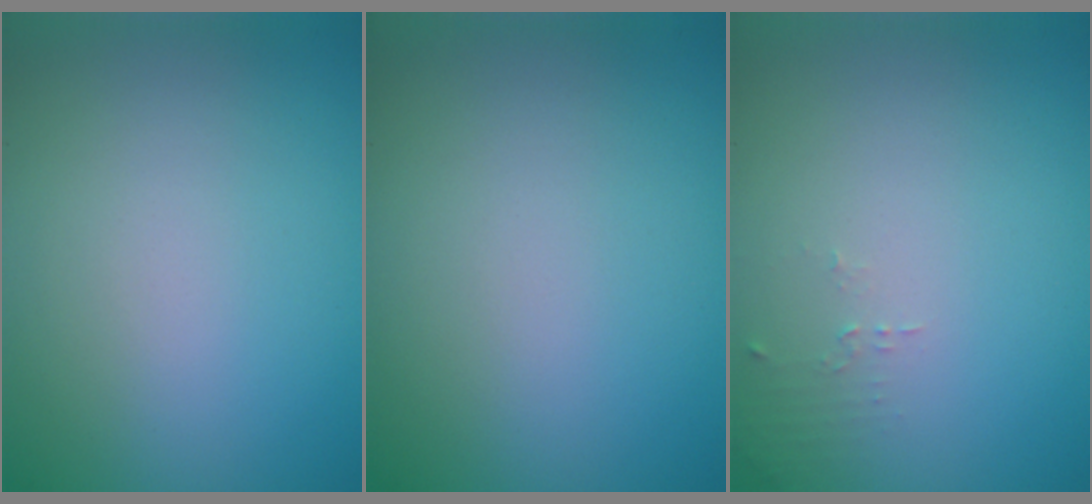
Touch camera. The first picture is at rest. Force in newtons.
{"total": 0.0}
{"total": 0.9, "press": 0.9, "slide": 0.3}